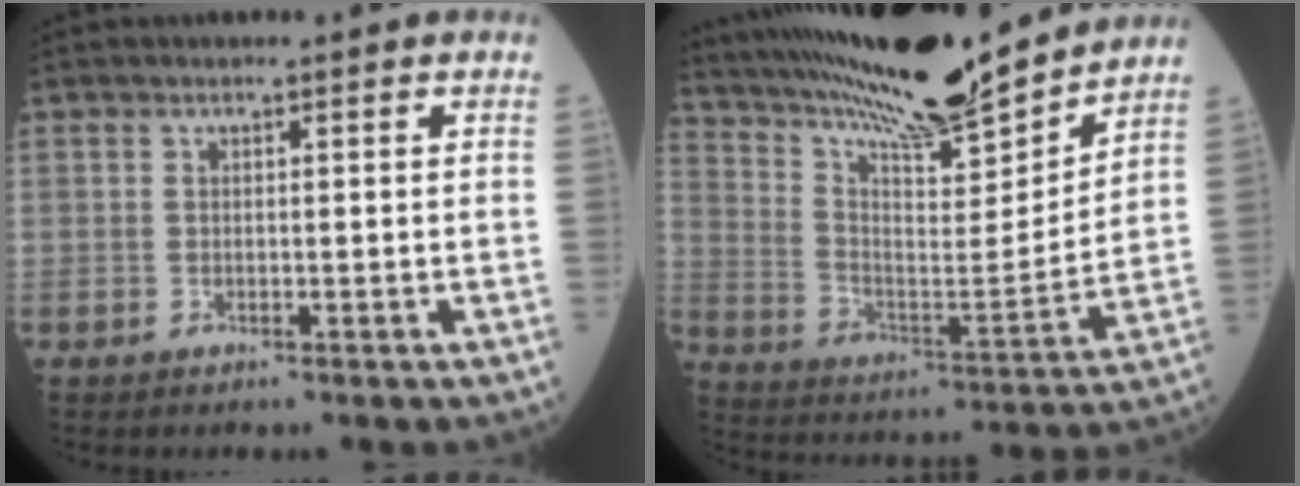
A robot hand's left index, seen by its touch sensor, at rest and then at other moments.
{"total": 21.4, "force": [19.1, 1.7, 9.4], "torque": [-0.180, -0.014, 0.312]}